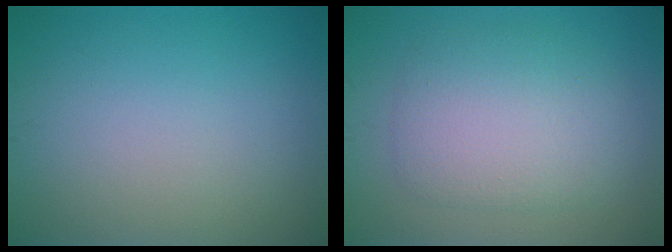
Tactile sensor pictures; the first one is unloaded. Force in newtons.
{"total": 5.4, "press": 5.3, "slide": 0.2}